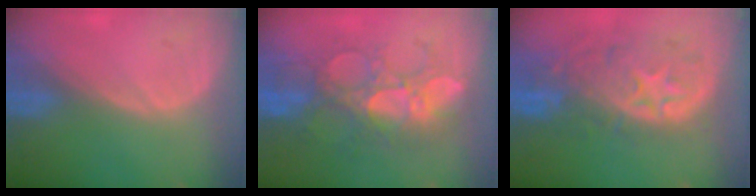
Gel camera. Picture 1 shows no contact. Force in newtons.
{"total": 9.8, "press": 9.2, "slide": 3.4}
{"total": 11.1, "press": 9.8, "slide": 5.2}